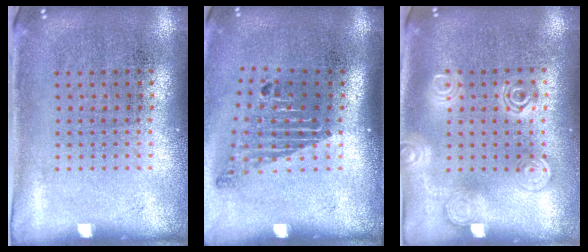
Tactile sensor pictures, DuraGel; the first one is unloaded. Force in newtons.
{"total": 1.8, "press": 1.2, "slide": 1.3}
{"total": 1.3, "press": 1.3, "slide": 0.1}